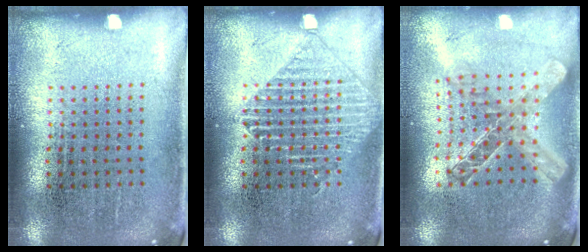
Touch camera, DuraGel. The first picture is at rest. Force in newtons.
{"total": 2.0, "press": 2.0, "slide": 0.3}
{"total": 1.9, "press": 1.6, "slide": 1.0}